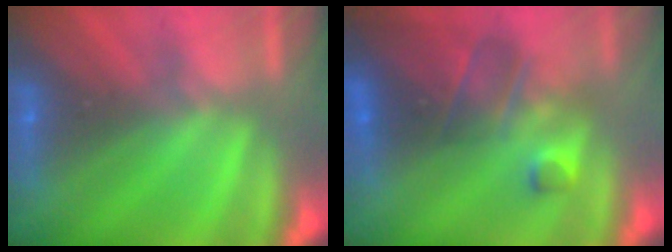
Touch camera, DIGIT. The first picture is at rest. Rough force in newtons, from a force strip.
{"total": 7.1}